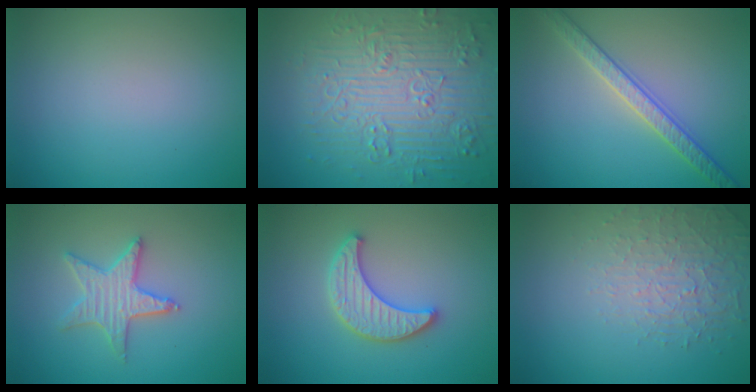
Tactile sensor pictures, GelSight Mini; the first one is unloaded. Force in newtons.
{"total": 8.6, "press": 6.5, "slide": 5.5}
{"total": 3.3, "press": 3.3, "slide": 0.3}
{"total": 3.6, "press": 3.5, "slide": 0.7}
{"total": 4.0, "press": 4.0, "slide": 0.7}
{"total": 1.9, "press": 1.4, "slide": 1.3}